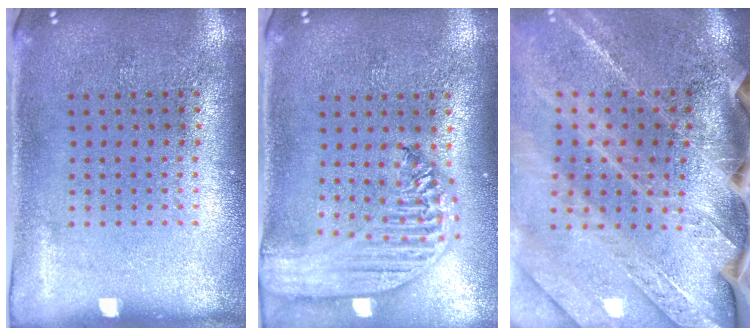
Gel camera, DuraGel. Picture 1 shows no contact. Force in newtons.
{"total": 2.8, "press": 2.2, "slide": 1.6}
{"total": 3.7, "press": 3.2, "slide": 1.9}